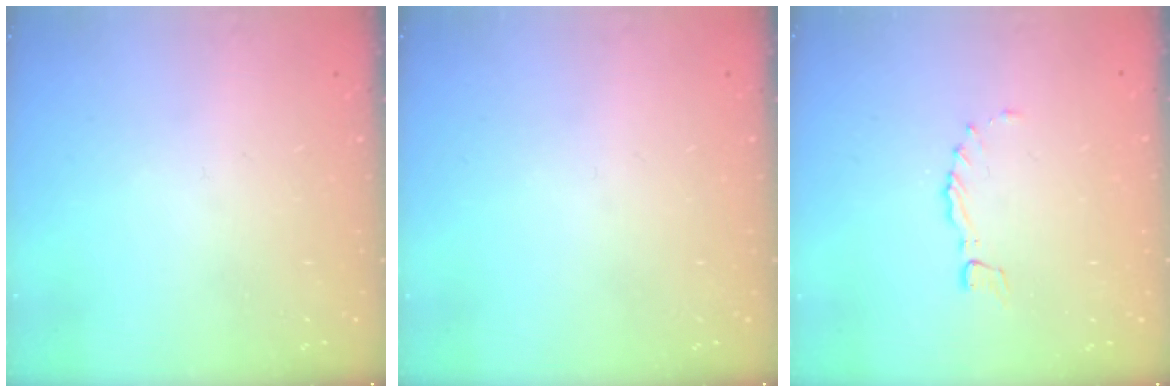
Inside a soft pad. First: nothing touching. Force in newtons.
{"total": 0.0}
{"total": 0.0}